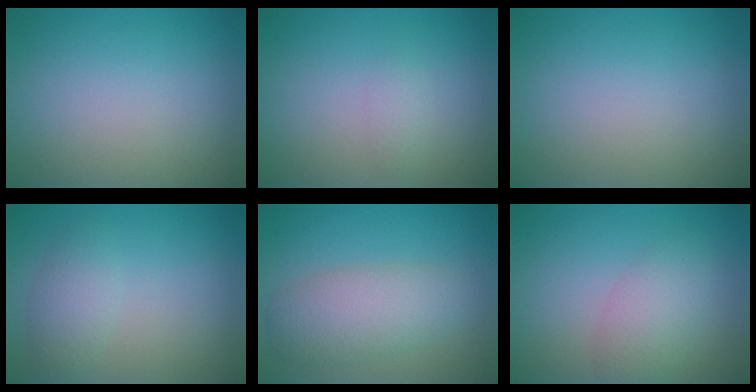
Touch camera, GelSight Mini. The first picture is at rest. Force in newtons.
{"total": 1.0, "press": 1.0, "slide": 0.0}
{"total": 0.0}
{"total": 2.2, "press": 2.2, "slide": 0.0}
{"total": 4.7, "press": 4.7, "slide": 0.3}
{"total": 2.3, "press": 2.3, "slide": 0.2}